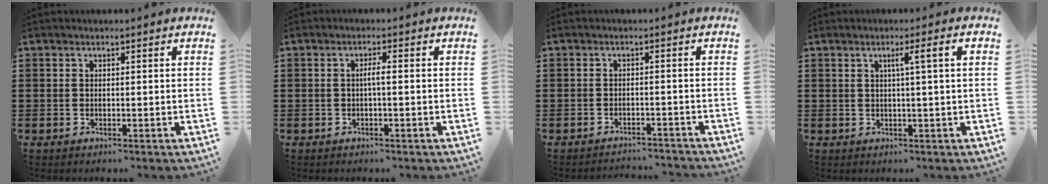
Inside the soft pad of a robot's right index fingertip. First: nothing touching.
{"total": 1.7, "force": [-0.2, 0.1, 1.7], "torque": [-0.032, 0.000, -0.006]}
{"total": 2.1, "force": [-2.1, 0.1, -0.2], "torque": [-0.004, 0.002, -0.046]}
{"total": 3.3, "force": [0.7, -0.4, 3.2], "torque": [-0.058, -0.004, 0.006]}